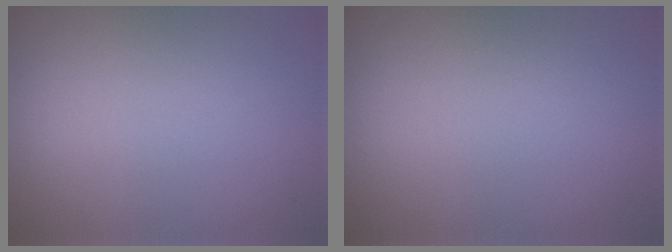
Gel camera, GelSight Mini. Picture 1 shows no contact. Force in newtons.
{"total": 0.0}